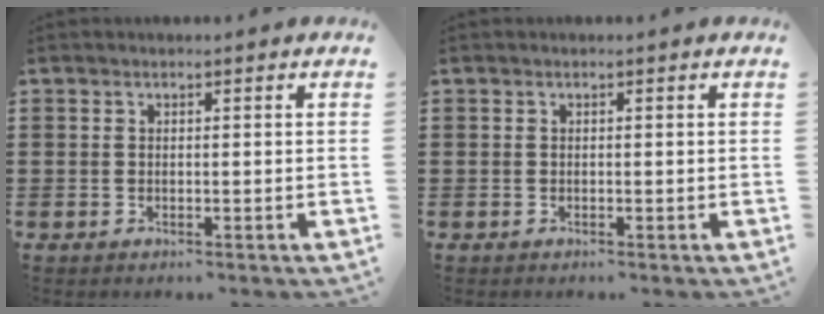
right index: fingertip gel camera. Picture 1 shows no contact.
{"total": 0.0}